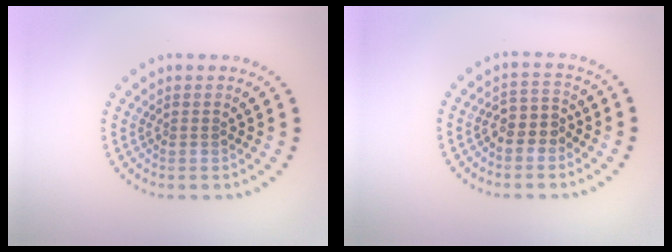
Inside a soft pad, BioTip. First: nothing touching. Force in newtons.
{"total": 2.5, "press": 2.2, "slide": 1.1}